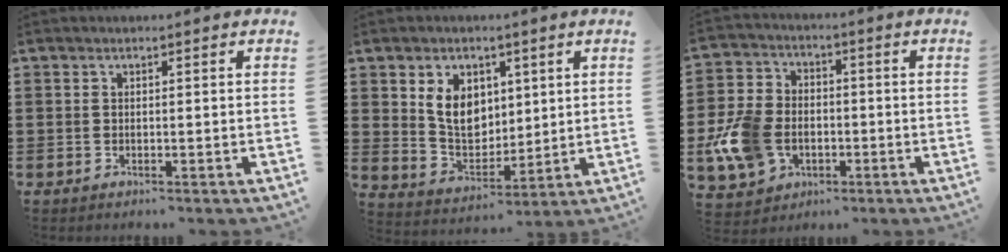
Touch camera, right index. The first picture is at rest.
{"total": 7.2, "force": [2.3, 5.4, 4.1], "torque": [-0.090, 0.007, 0.039]}
{"total": 10.4, "force": [-2.6, 7.8, 6.3], "torque": [-0.174, 0.009, -0.051]}